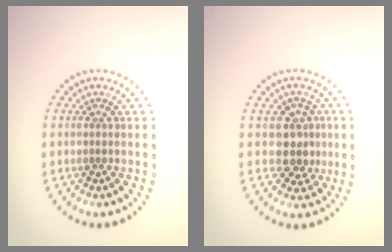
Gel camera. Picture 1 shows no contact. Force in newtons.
{"total": 3.2, "press": 3.0, "slide": 1.3}